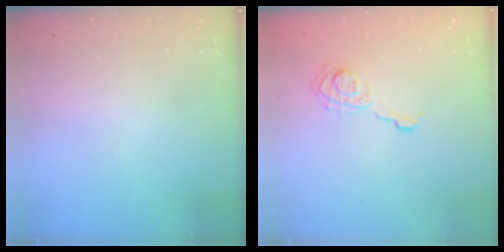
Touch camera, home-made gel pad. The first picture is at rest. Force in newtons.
{"total": 6.8, "press": 6.8, "slide": 0.6}